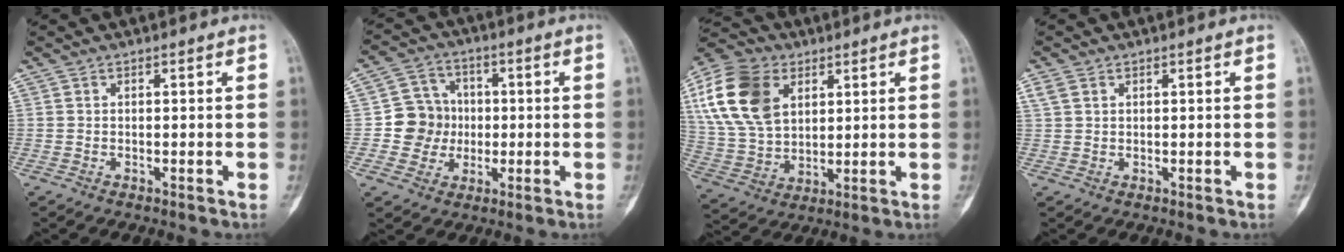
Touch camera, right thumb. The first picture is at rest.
{"total": 8.7, "force": [-0.7, 8.3, 2.5], "torque": [0.001, 0.016, -0.016]}
{"total": 18.1, "force": [6.2, 12.2, 11.8], "torque": [-0.225, -0.008, 0.117]}
{"total": 2.0, "force": [1.0, 1.4, 1.1], "torque": [-0.024, 0.008, 0.024]}